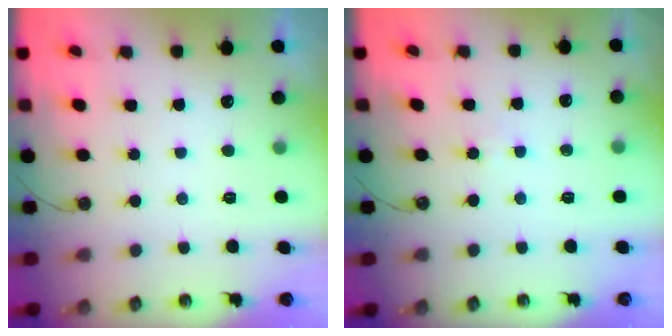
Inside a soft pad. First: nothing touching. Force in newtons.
{"total": 2.4, "press": 2.4, "slide": 0.2}